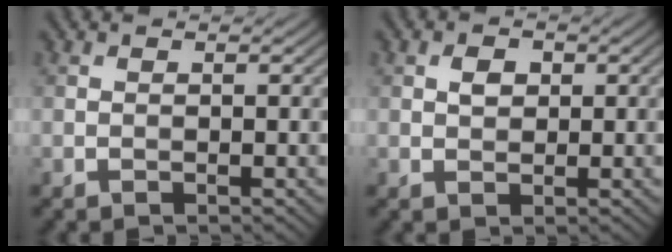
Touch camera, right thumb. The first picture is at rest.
{"total": 1.9, "force": [0.5, 1.3, 1.2], "torque": [-0.025, 0.003, 0.007]}